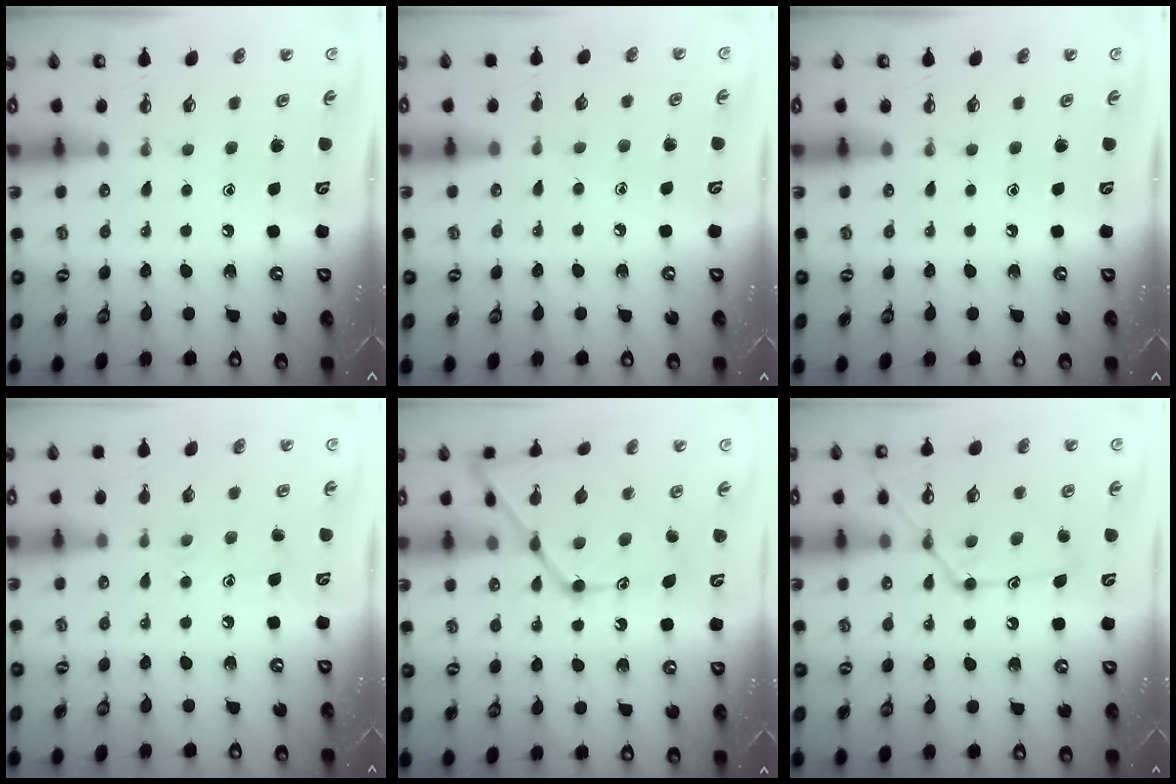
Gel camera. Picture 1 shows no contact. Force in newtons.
{"total": 6.2, "press": 6.1, "slide": 0.7}
{"total": 0.0}
{"total": 7.6, "press": 7.6, "slide": 0.5}
{"total": 20.0, "press": 19.9, "slide": 1.7}
{"total": 17.5, "press": 17.4, "slide": 1.5}